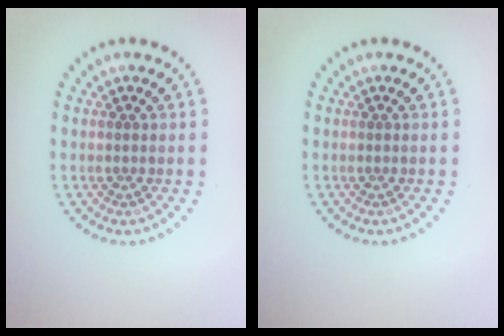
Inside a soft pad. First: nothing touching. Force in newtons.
{"total": 0.0}